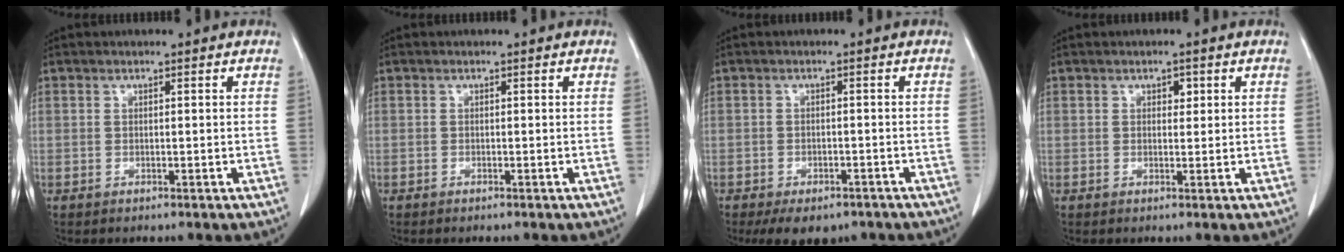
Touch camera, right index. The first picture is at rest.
{"total": 0.0}
{"total": 7.3, "force": [-5.4, 3.7, 3.2], "torque": [-0.033, 0.000, -0.072]}
{"total": 1.3, "force": [0.6, 0.8, 0.9], "torque": [-0.009, 0.000, 0.007]}